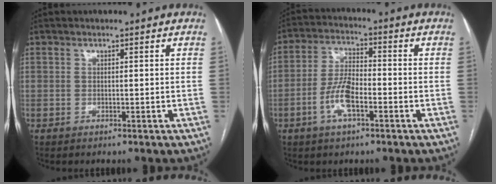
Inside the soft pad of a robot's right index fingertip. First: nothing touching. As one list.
[{"total": 7.6, "force": [-2.9, 2.6, 6.5], "torque": [-0.137, 0.006, -0.055]}]